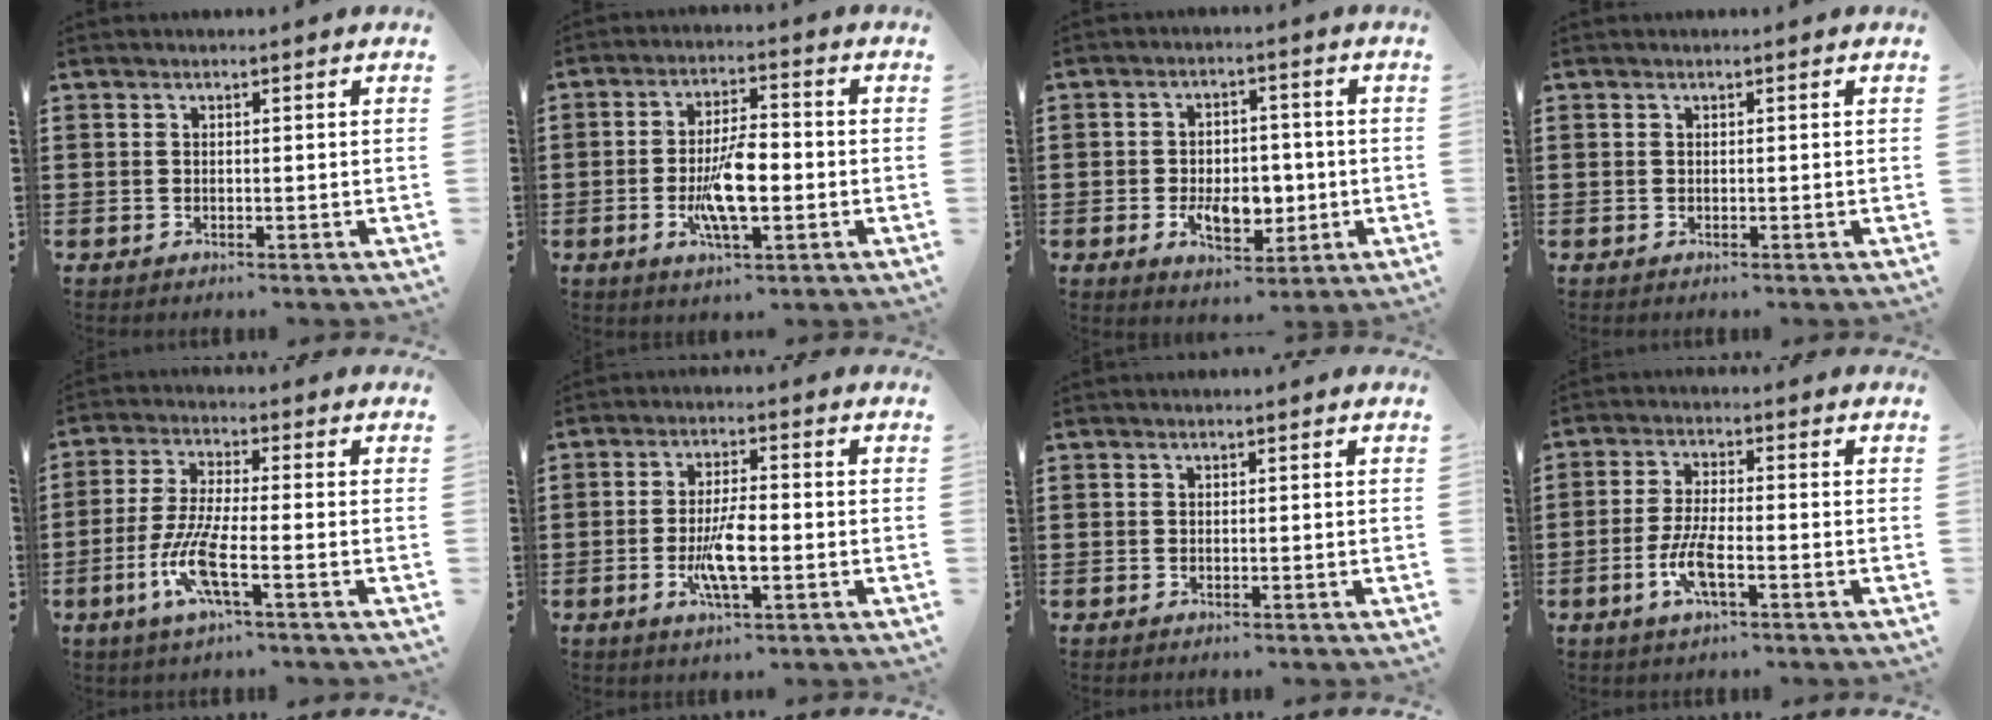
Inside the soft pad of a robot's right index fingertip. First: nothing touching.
{"total": 8.8, "force": [-1.8, 3.2, 8.0], "torque": [-0.175, -0.009, -0.039]}
{"total": 7.0, "force": [-1.5, 4.5, 5.1], "torque": [-0.087, 0.009, -0.024]}
{"total": 0.0}
{"total": 8.3, "force": [-3.4, 1.7, 7.4], "torque": [-0.168, -0.015, -0.070]}
{"total": 6.4, "force": [-1.6, 1.7, 5.9], "torque": [-0.127, -0.009, -0.033]}
{"total": 0.0}
{"total": 5.8, "force": [-2.4, 1.6, 5.0], "torque": [-0.117, -0.010, -0.049]}